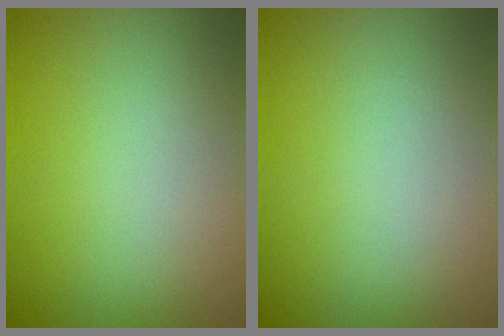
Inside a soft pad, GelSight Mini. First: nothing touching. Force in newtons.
{"total": 0.0}